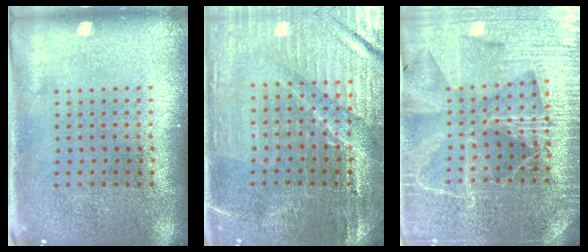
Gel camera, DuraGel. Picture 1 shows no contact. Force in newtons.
{"total": 3.1, "press": 3.1, "slide": 0.5}
{"total": 4.4, "press": 4.1, "slide": 1.6}